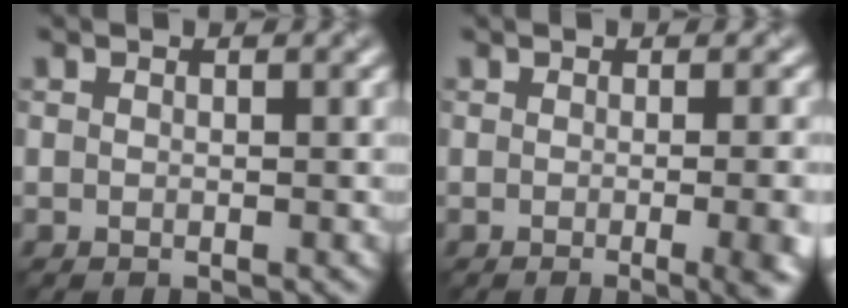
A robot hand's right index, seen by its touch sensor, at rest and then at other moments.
{"total": 9.7, "force": [-1.5, 4.5, 8.4], "torque": [-0.022, 0.010, -0.009]}